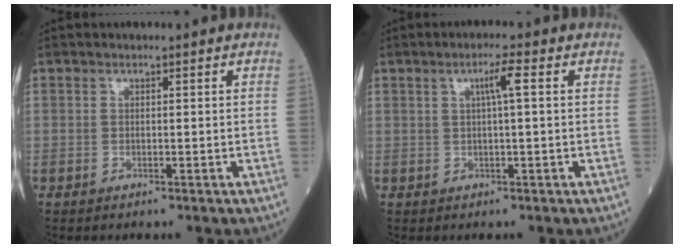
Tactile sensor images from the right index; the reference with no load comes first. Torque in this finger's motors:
{"motor_torque": [0.29, 0.04, 0.06, 0.02]}